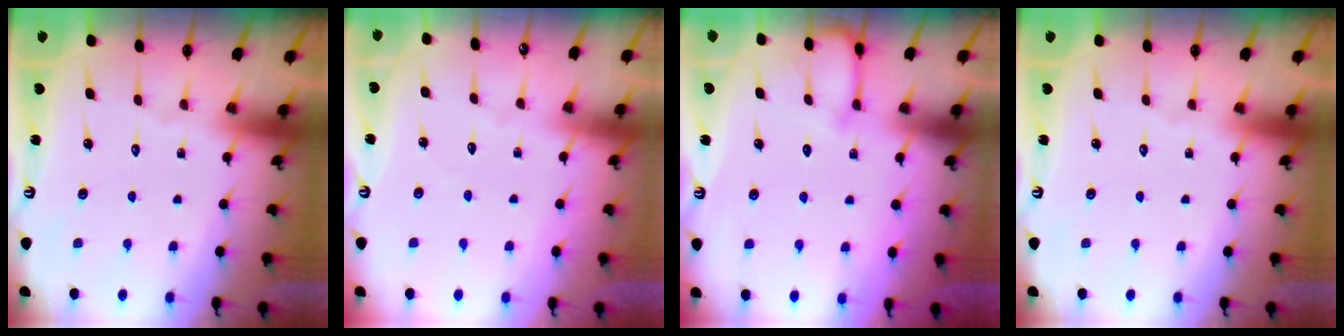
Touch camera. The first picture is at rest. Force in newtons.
{"total": 2.1, "press": 2.1, "slide": 0.1}
{"total": 4.9, "press": 4.9, "slide": 0.5}
{"total": 0.0}